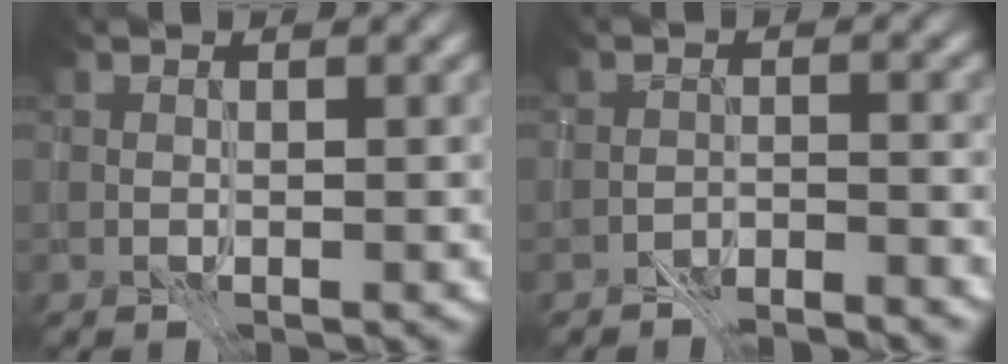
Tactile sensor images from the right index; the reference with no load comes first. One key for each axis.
{"total": 2.9, "fx": -2.9, "fy": 0.0, "fz": 0.1, "tx": -0.001, "ty": 0.005, "tz": -0.052}